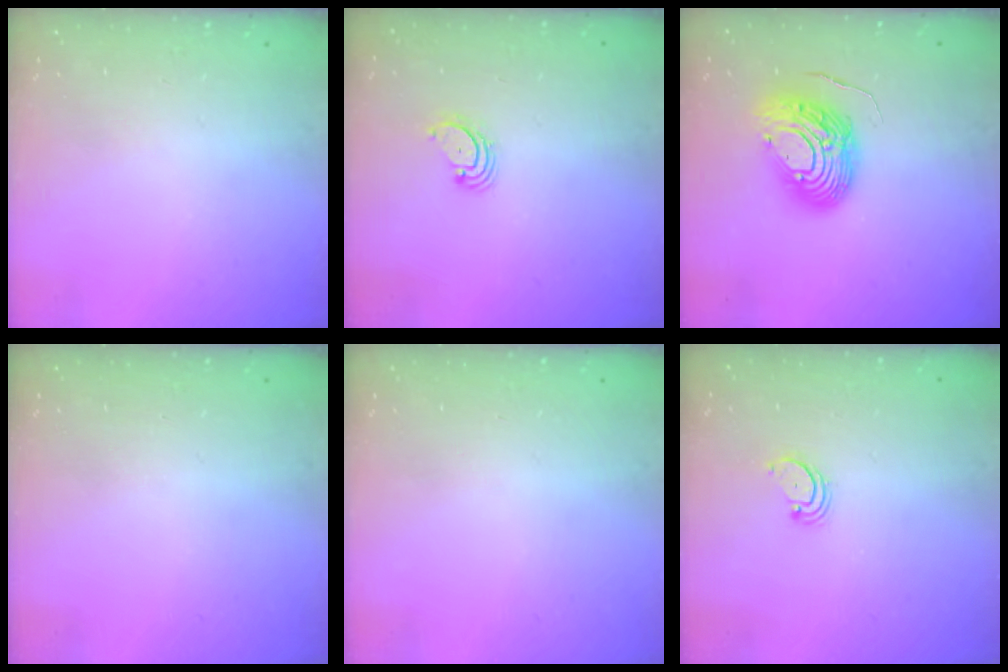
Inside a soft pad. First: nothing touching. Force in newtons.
{"total": 2.7, "press": 2.7, "slide": 0.3}
{"total": 12.0, "press": 12.0, "slide": 1.1}
{"total": 0.0}
{"total": 0.0}
{"total": 2.2, "press": 2.2, "slide": 0.2}